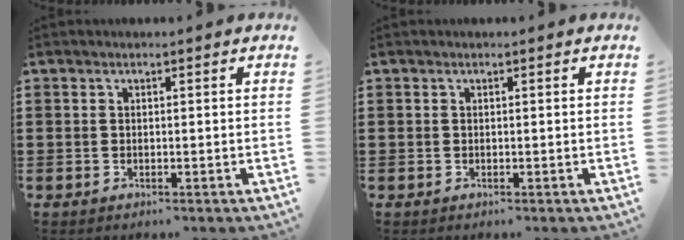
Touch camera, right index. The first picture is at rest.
{"total": 0.0}